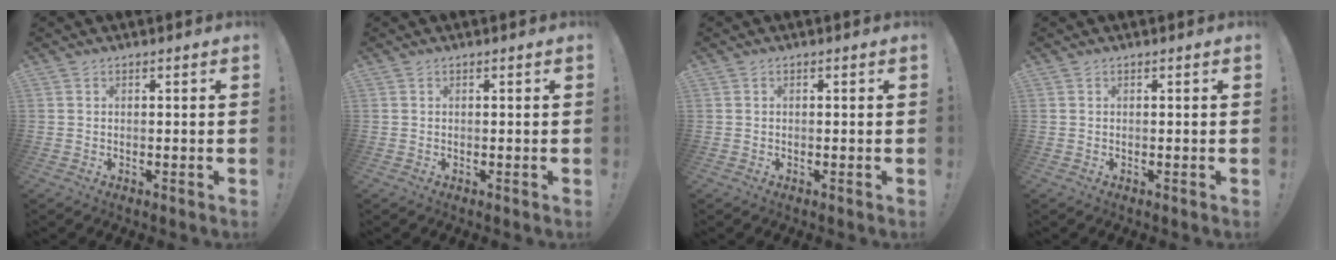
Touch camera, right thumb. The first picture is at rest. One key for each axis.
{"total": 0.0}
{"total": 0.0}
{"total": 0.0}